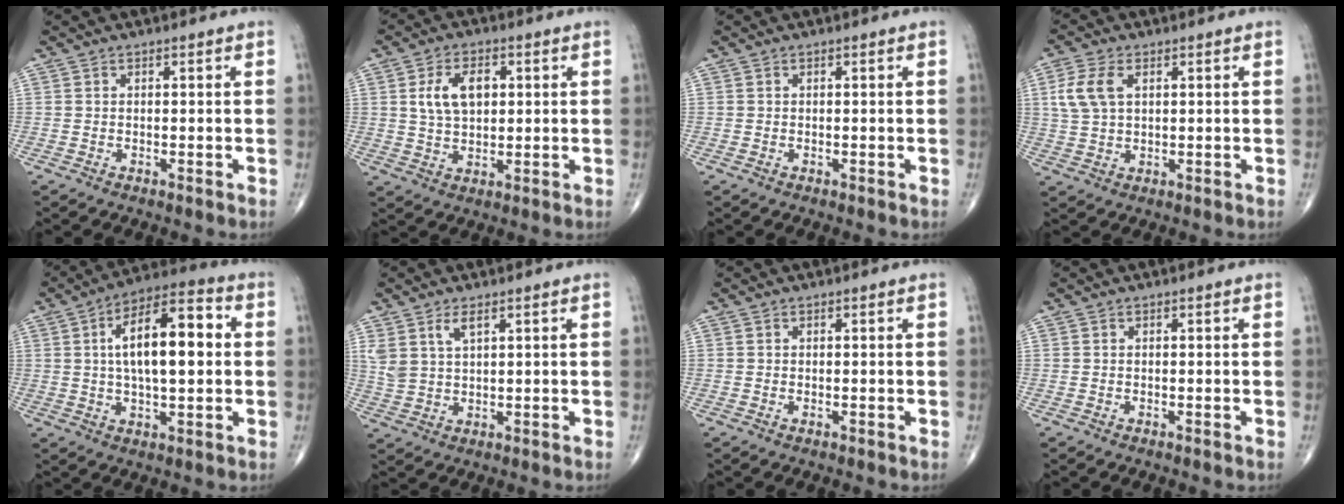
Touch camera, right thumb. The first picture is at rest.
{"total": 8.1, "force": [1.9, 4.9, 6.1], "torque": [-0.098, -0.001, 0.036]}
{"total": 0.0}
{"total": 6.6, "force": [2.0, 3.9, 5.0], "torque": [-0.113, 0.006, 0.041]}
{"total": 15.9, "force": [2.1, 6.5, 14.4], "torque": [-0.224, 0.023, 0.028]}
{"total": 4.8, "force": [2.7, 2.1, 3.4], "torque": [-0.070, -0.010, 0.061]}
{"total": 0.0}
{"total": 0.0}